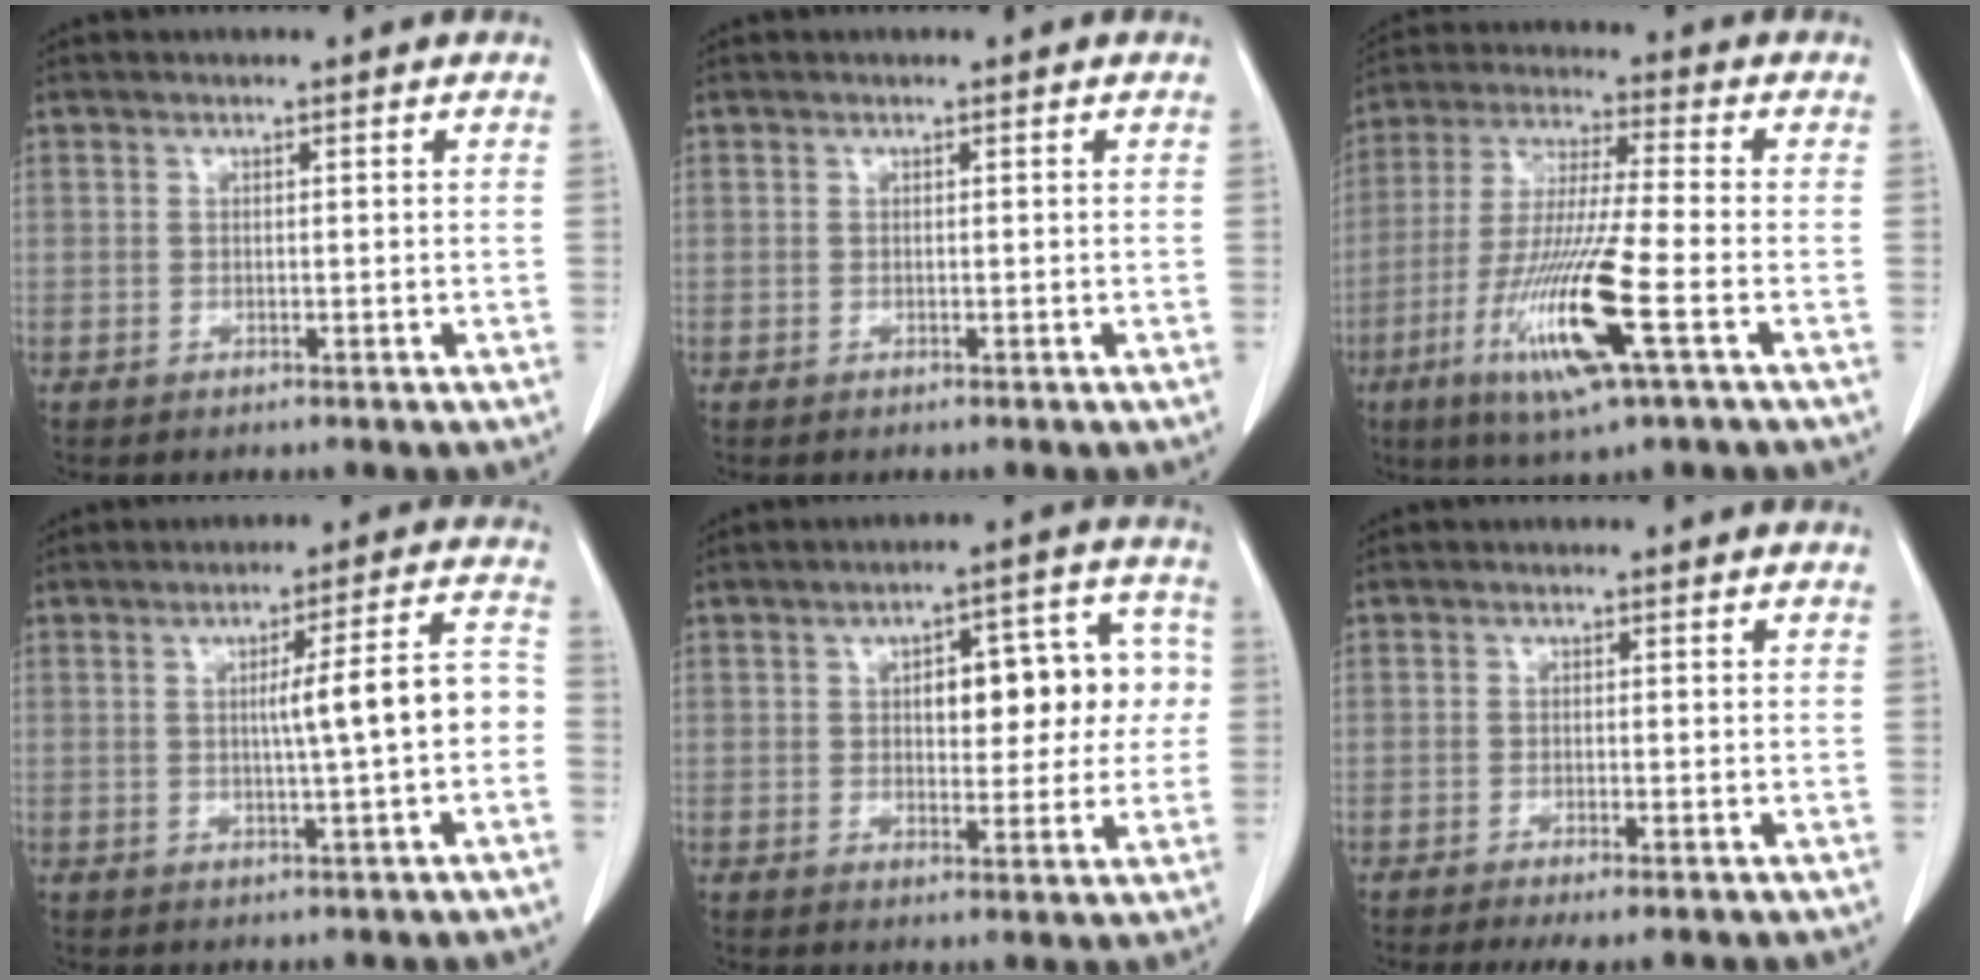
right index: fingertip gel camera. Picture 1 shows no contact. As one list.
[{"total": 0.0}, {"total": 14.9, "force": [-5.7, 0.2, 13.8], "torque": [-0.283, -0.026, -0.108]}, {"total": 7.8, "force": [-0.8, 0.1, 7.7], "torque": [-0.107, 0.021, -0.010]}, {"total": 11.0, "force": [1.3, 4.8, 9.9], "torque": [-0.117, 0.043, 0.023]}, {"total": 3.3, "force": [-2.4, 0.2, 2.3], "torque": [-0.035, -0.009, -0.036]}]